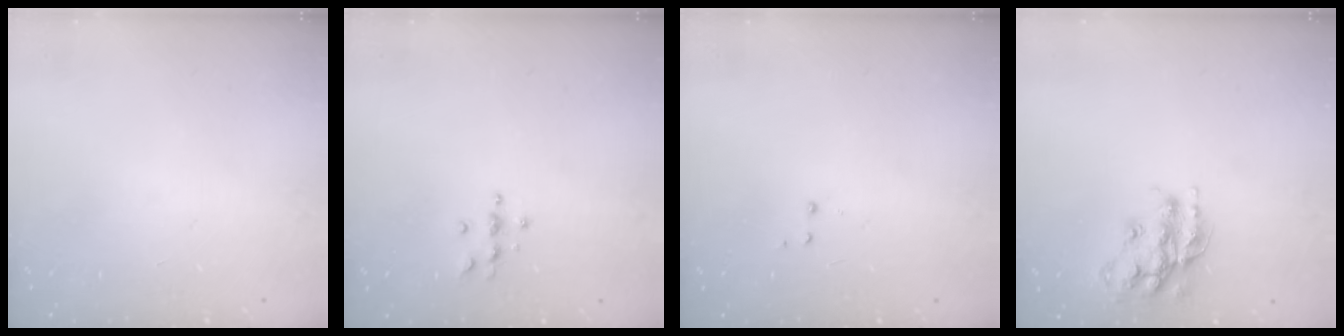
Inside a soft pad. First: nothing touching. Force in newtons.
{"total": 3.8, "press": 3.7, "slide": 0.5}
{"total": 2.9, "press": 2.8, "slide": 0.7}
{"total": 14.6, "press": 14.5, "slide": 0.7}